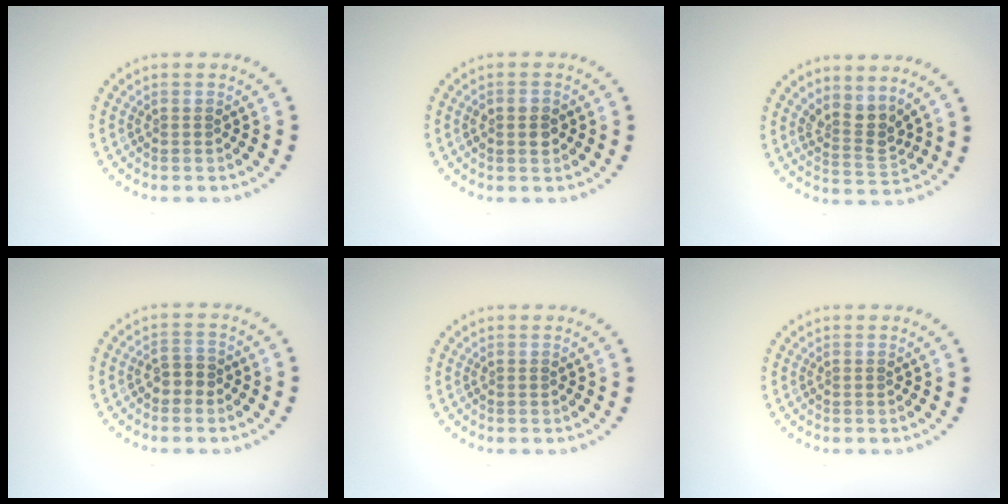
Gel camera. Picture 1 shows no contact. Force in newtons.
{"total": 1.2, "press": 1.2, "slide": 0.1}
{"total": 2.7, "press": 1.9, "slide": 1.8}
{"total": 1.8, "press": 1.7, "slide": 0.6}
{"total": 0.0}
{"total": 0.0}